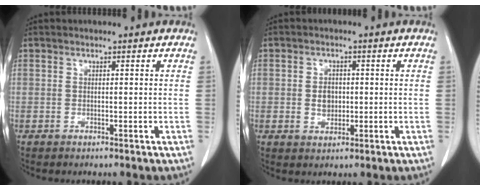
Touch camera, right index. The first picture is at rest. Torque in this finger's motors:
{"motor_torque": [0.64, -0.01, 0.19, 0.02]}